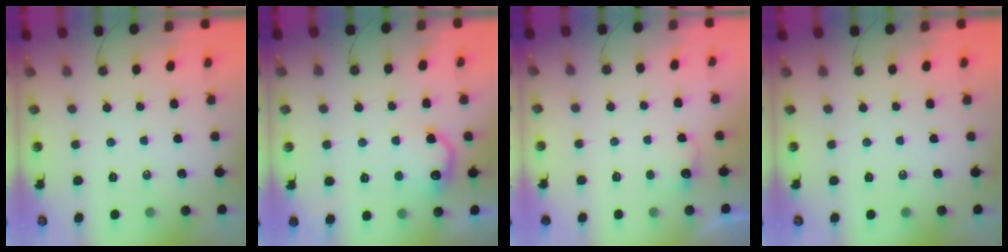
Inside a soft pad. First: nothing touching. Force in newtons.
{"total": 11.6, "press": 11.6, "slide": 0.4}
{"total": 5.2, "press": 5.2, "slide": 0.8}
{"total": 0.0}